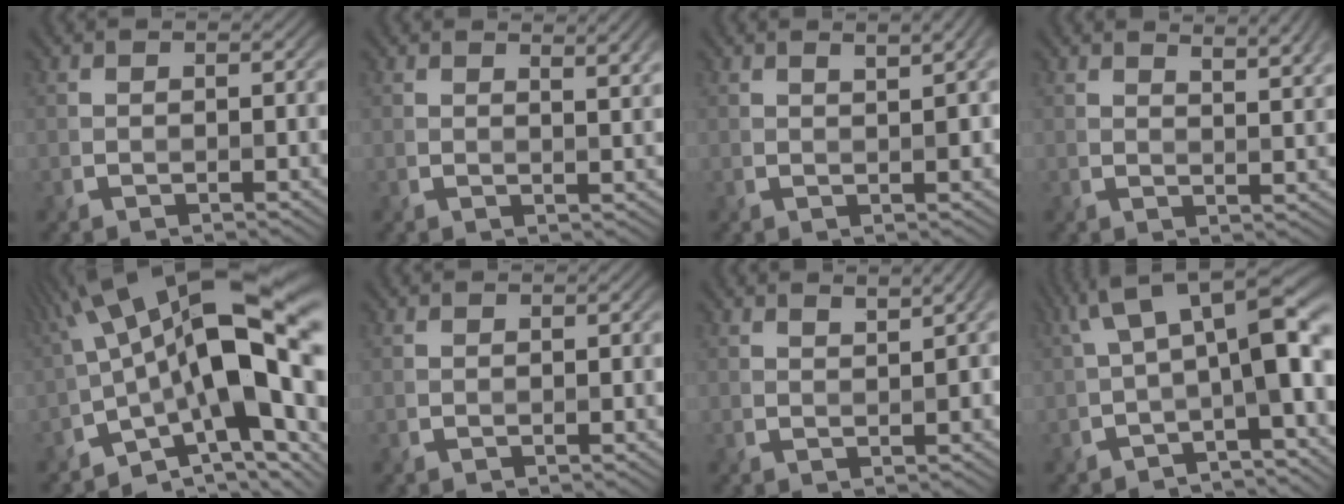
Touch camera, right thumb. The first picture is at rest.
{"total": 3.2, "force": [2.1, 0.8, 2.3], "torque": [-0.034, 0.000, 0.035]}
{"total": 3.1, "force": [1.5, 0.7, 2.6], "torque": [-0.039, 0.004, 0.023]}
{"total": 5.6, "force": [3.9, 1.5, 3.8], "torque": [-0.059, 0.003, 0.062]}
{"total": 18.7, "force": [-1.5, 7.4, 17.1], "torque": [-0.246, 0.015, -0.037]}
{"total": 0.0}
{"total": 2.4, "force": [1.6, 0.4, 1.7], "torque": [-0.029, 0.005, 0.028]}
{"total": 9.2, "force": [0.3, 2.8, 8.8], "torque": [-0.143, 0.017, -0.004]}